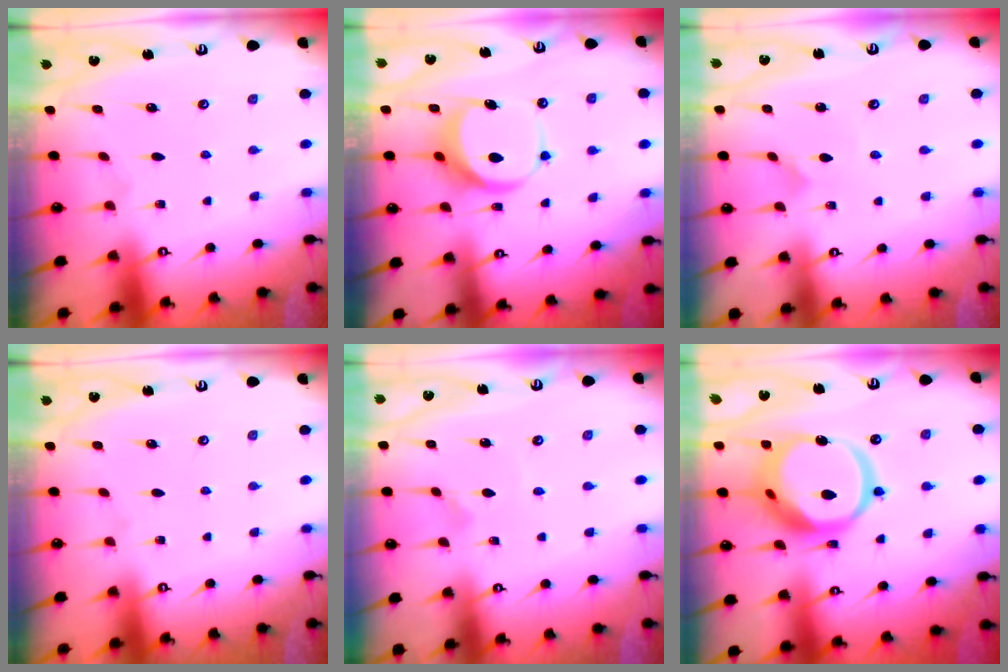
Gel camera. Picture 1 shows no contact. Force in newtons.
{"total": 7.9, "press": 7.9, "slide": 0.5}
{"total": 1.0, "press": 1.0, "slide": 0.1}
{"total": 0.0}
{"total": 0.6, "press": 0.6, "slide": 0.0}
{"total": 16.8, "press": 16.7, "slide": 1.8}